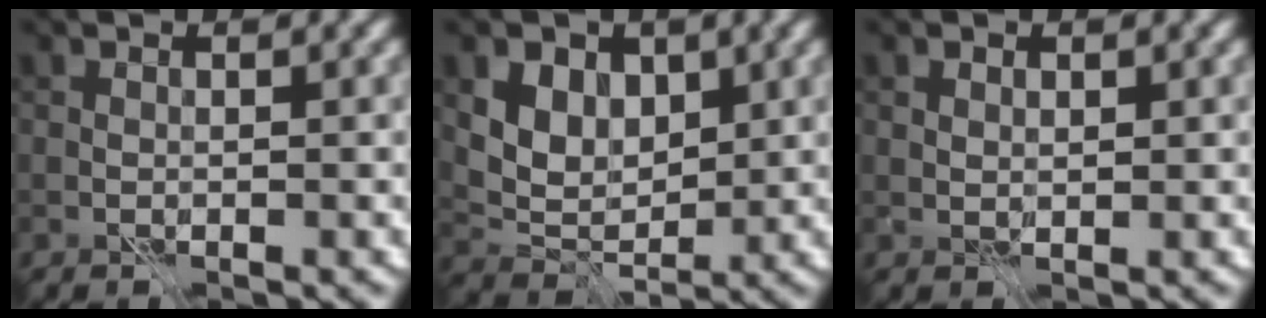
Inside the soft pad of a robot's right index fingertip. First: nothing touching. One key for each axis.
{"total": 4.6, "fx": 2.0, "fy": 3.3, "fz": 2.5, "tx": -0.053, "ty": -0.011, "tz": 0.032}
{"total": 0.9, "fx": 0.5, "fy": 0.6, "fz": 0.4, "tx": -0.007, "ty": -0.001, "tz": 0.010}